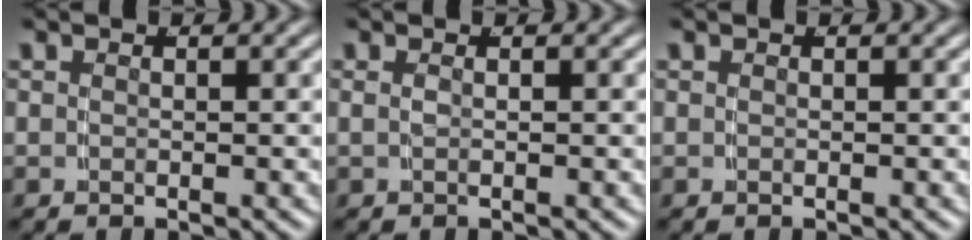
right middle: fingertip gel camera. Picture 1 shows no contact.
{"total": 0.7, "force": [0.0, -0.3, 0.6], "torque": [-0.011, -0.001, 0.003]}
{"total": 0.0}